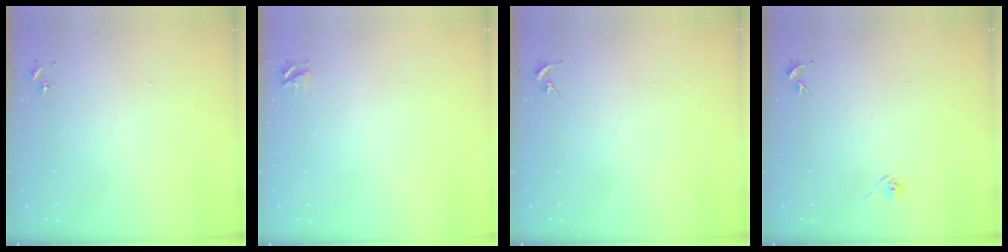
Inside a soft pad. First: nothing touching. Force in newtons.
{"total": 4.2, "press": 4.1, "slide": 0.5}
{"total": 0.0}
{"total": 2.9, "press": 2.6, "slide": 1.4}